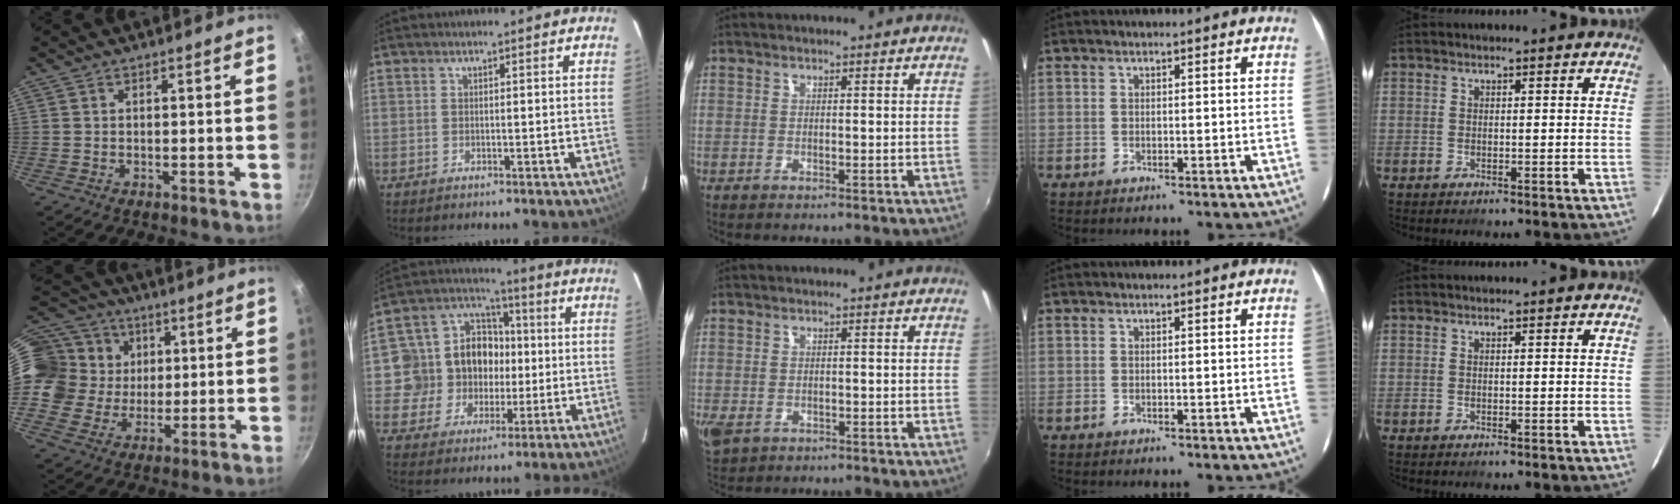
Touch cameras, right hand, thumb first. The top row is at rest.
{"thumb": {"total": 19.2, "force": [4.3, 16.6, 8.5], "torque": [-0.174, 0.013, 0.074]}, "index": {"total": 13.9, "force": [-0.7, 12.8, 5.2], "torque": [-0.125, 0.043, -0.011]}, "middle": {"total": 5.3, "force": [-2.3, 3.5, 3.4], "torque": [-0.074, -0.020, -0.036]}}